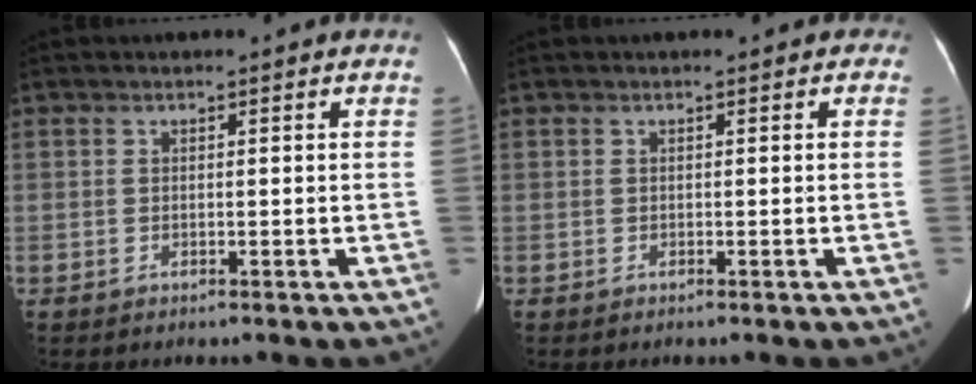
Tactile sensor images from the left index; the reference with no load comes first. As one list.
[{"total": 0.0}]